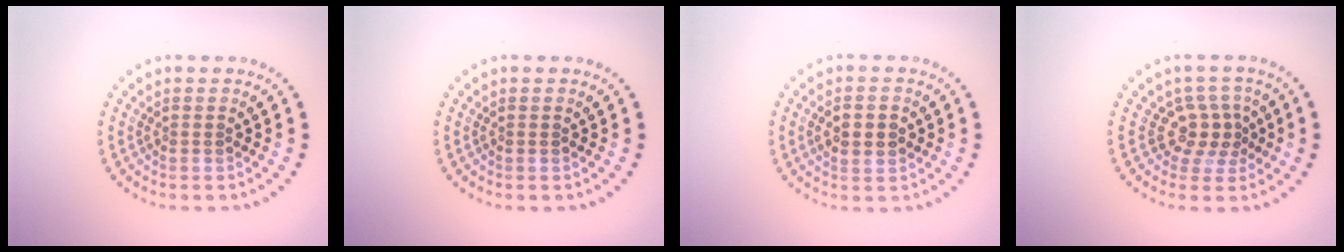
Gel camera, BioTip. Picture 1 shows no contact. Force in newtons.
{"total": 0.0}
{"total": 2.5, "press": 2.4, "slide": 0.2}
{"total": 2.8, "press": 2.1, "slide": 1.9}